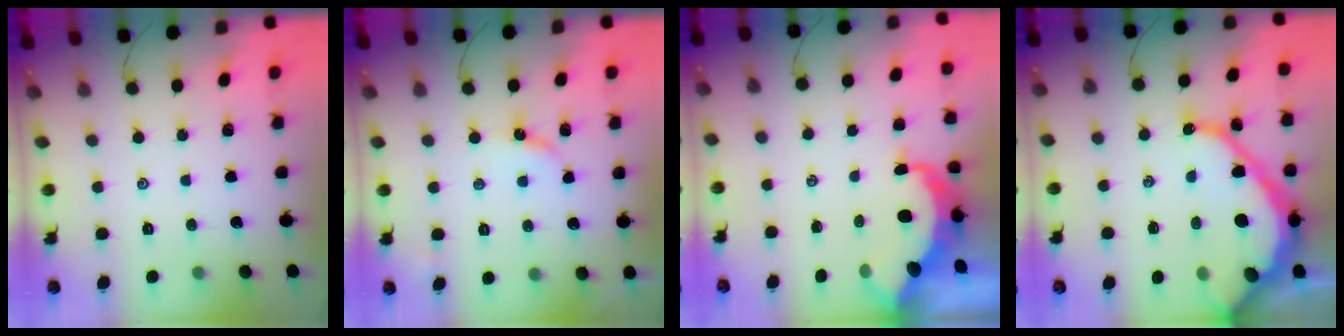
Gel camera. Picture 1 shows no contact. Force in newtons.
{"total": 5.1, "press": 5.0, "slide": 0.6}
{"total": 8.5, "press": 8.5, "slide": 0.6}
{"total": 18.9, "press": 18.8, "slide": 2.2}